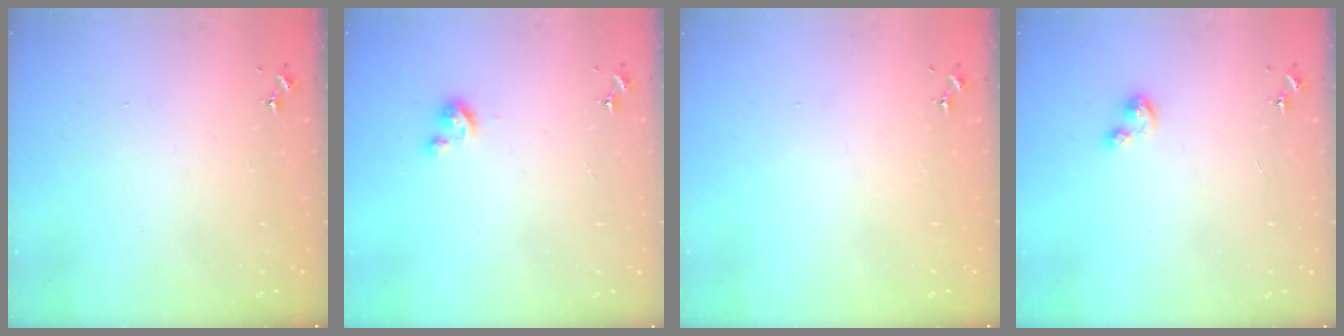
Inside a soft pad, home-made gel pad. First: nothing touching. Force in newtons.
{"total": 3.1, "press": 3.1, "slide": 0.3}
{"total": 0.0}
{"total": 3.7, "press": 3.7, "slide": 0.3}